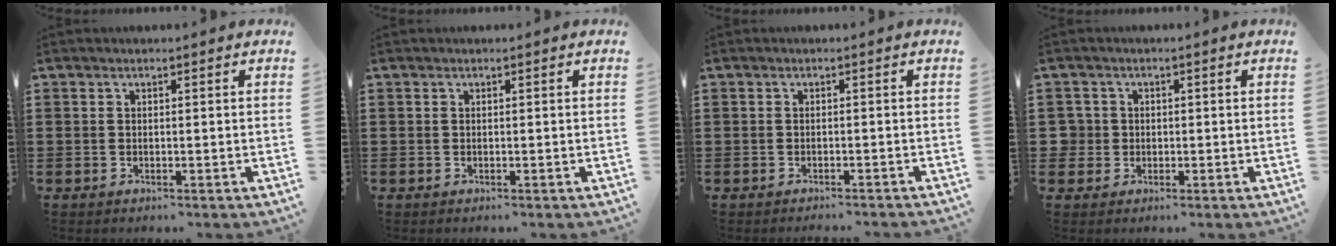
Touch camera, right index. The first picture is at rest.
{"total": 0.0}
{"total": 1.1, "force": [-1.1, -0.1, -0.2], "torque": [0.000, 0.000, -0.024]}
{"total": 2.3, "force": [-0.1, 2.3, 0.4], "torque": [-0.027, 0.004, -0.007]}